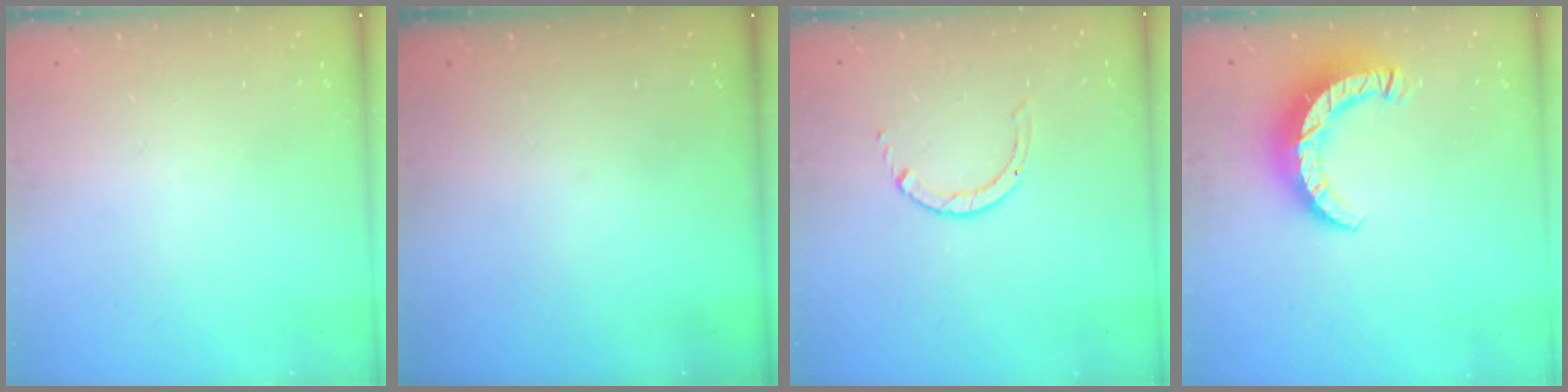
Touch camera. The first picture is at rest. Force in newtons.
{"total": 0.0}
{"total": 1.4, "press": 1.4, "slide": 0.1}
{"total": 9.9, "press": 9.8, "slide": 0.9}